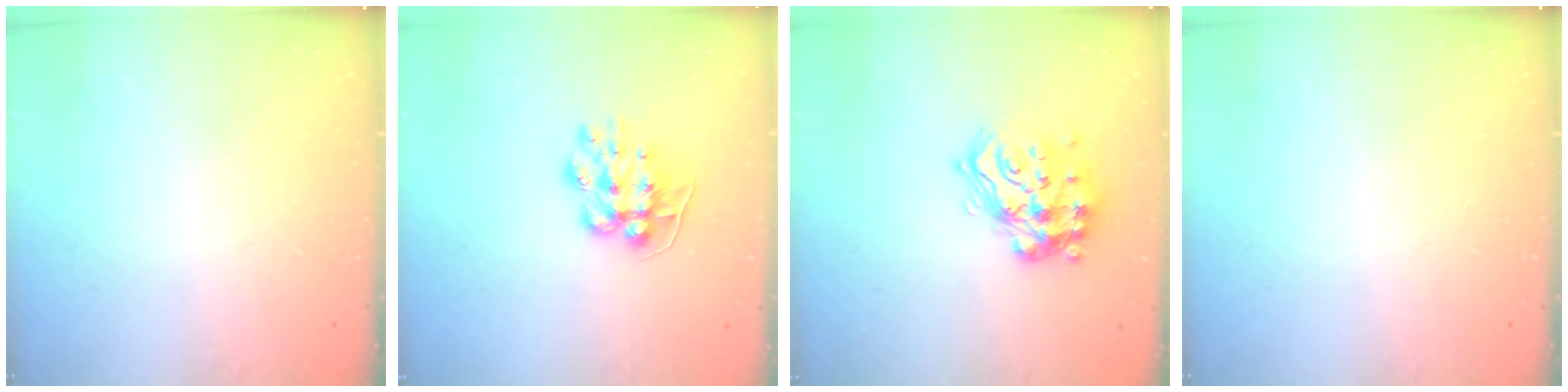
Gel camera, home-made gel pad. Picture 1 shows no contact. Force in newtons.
{"total": 9.9, "press": 9.9, "slide": 0.8}
{"total": 20.8, "press": 20.8, "slide": 1.4}
{"total": 0.0}